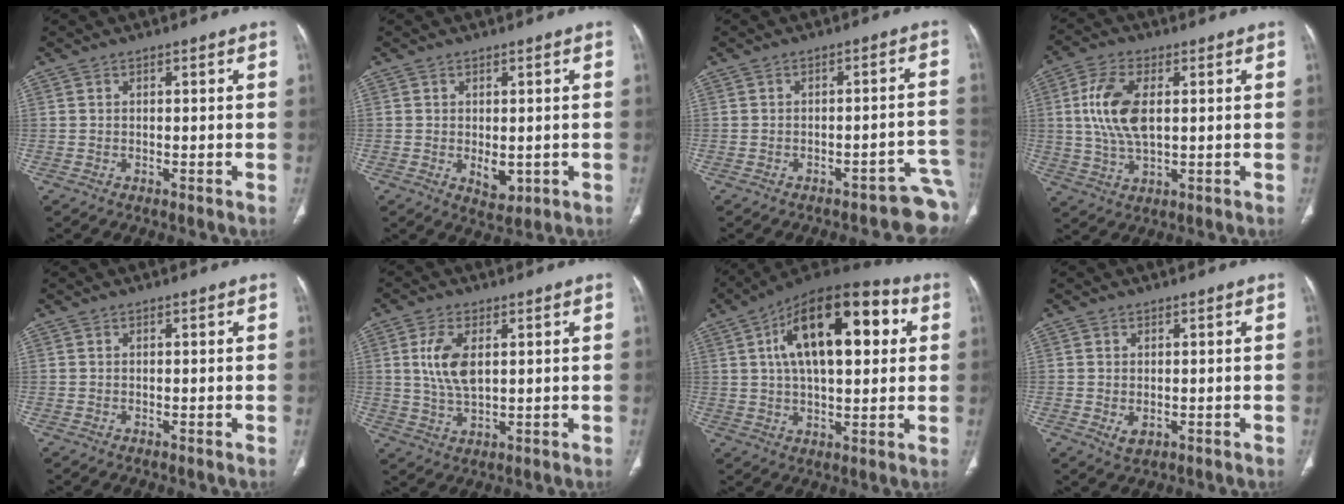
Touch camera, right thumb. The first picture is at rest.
{"total": 3.8, "force": [-0.5, 2.3, 2.9], "torque": [-0.030, -0.007, 0.006]}
{"total": 9.1, "force": [-6.3, 3.3, 5.7], "torque": [-0.038, 0.055, -0.075]}
{"total": 10.8, "force": [1.7, 5.4, 9.2], "torque": [-0.195, -0.001, 0.034]}
{"total": 0.0}
{"total": 7.8, "force": [1.8, 3.9, 6.5], "torque": [-0.135, -0.009, 0.040]}
{"total": 22.1, "force": [5.9, 10.2, 18.7], "torque": [-0.278, 0.016, 0.085]}
{"total": 2.1, "force": [-0.2, 1.5, 1.5], "torque": [-0.023, -0.003, 0.005]}